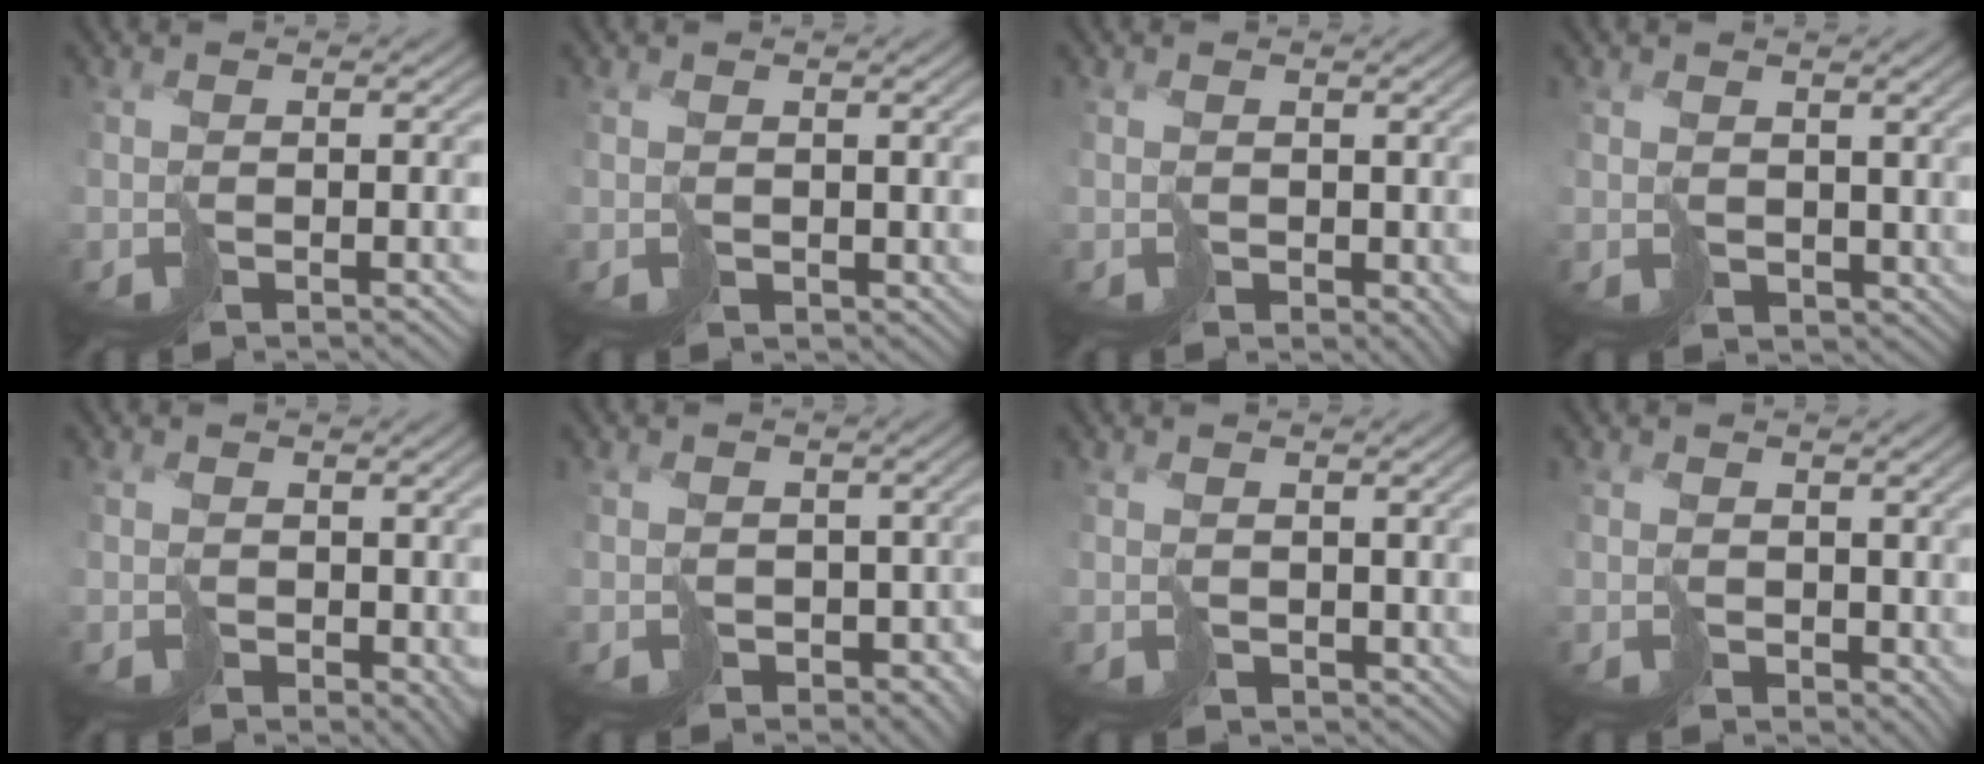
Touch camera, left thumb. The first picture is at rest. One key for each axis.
{"total": 1.3, "fx": 1.0, "fy": 0.9, "fz": 0.1, "tx": -0.009, "ty": -0.003, "tz": 0.022}
{"total": 2.0, "fx": 0.6, "fy": 1.7, "fz": 0.8, "tx": -0.018, "ty": -0.008, "tz": 0.017}
{"total": 3.3, "fx": 1.2, "fy": 2.7, "fz": 1.5, "tx": -0.046, "ty": -0.014, "tz": 0.023}
{"total": 2.6, "fx": 0.8, "fy": 2.2, "fz": 1.2, "tx": -0.025, "ty": -0.010, "tz": 0.021}
{"total": 4.7, "fx": -1.3, "fy": 4.2, "fz": 1.8, "tx": -0.019, "ty": -0.015, "tz": -0.011}
{"total": 2.1, "fx": 1.1, "fy": 1.7, "fz": 0.6, "tx": -0.023, "ty": -0.007, "tz": 0.026}
{"total": 2.7, "fx": 1.2, "fy": 2.2, "fz": 1.1, "tx": -0.029, "ty": -0.008, "tz": 0.029}